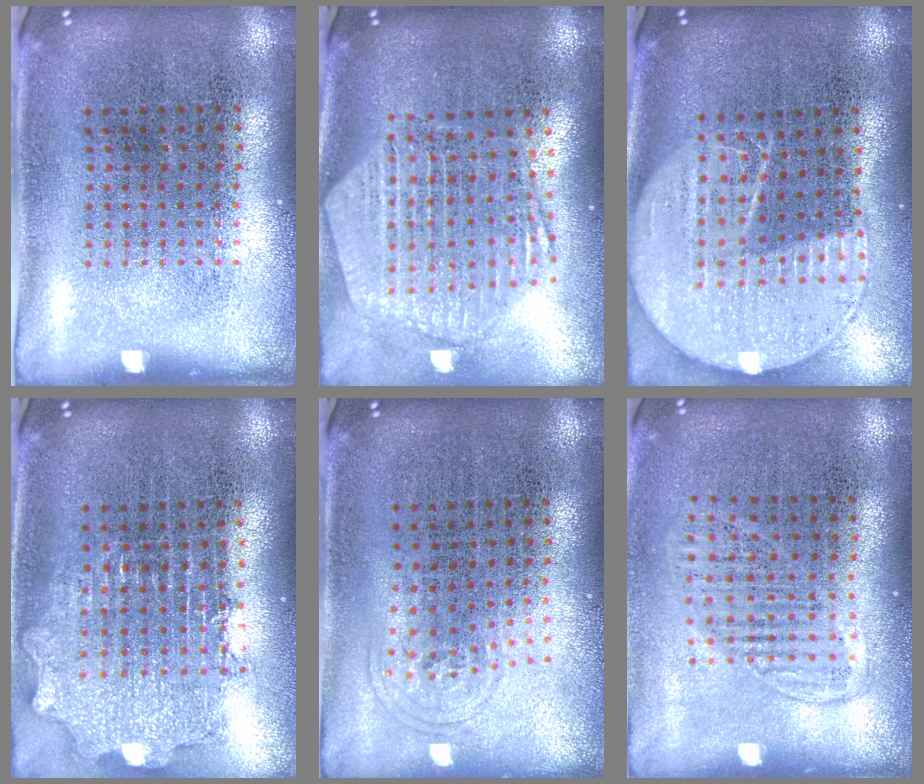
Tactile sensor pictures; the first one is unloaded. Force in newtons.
{"total": 2.6, "press": 2.1, "slide": 1.5}
{"total": 2.1, "press": 1.8, "slide": 1.0}
{"total": 1.9, "press": 1.5, "slide": 1.2}
{"total": 0.9, "press": 0.7, "slide": 0.6}
{"total": 1.3, "press": 1.2, "slide": 0.6}